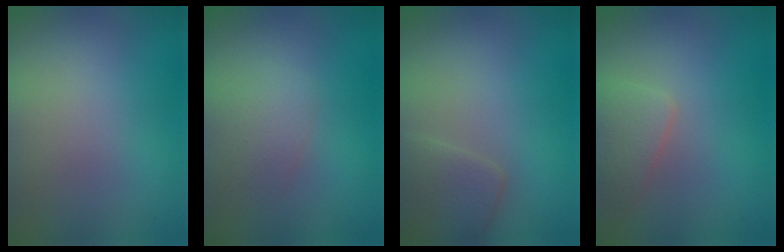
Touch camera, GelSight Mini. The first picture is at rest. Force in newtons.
{"total": 1.4, "press": 1.4, "slide": 0.1}
{"total": 2.6, "press": 2.6, "slide": 0.1}
{"total": 2.0, "press": 2.0, "slide": 0.1}